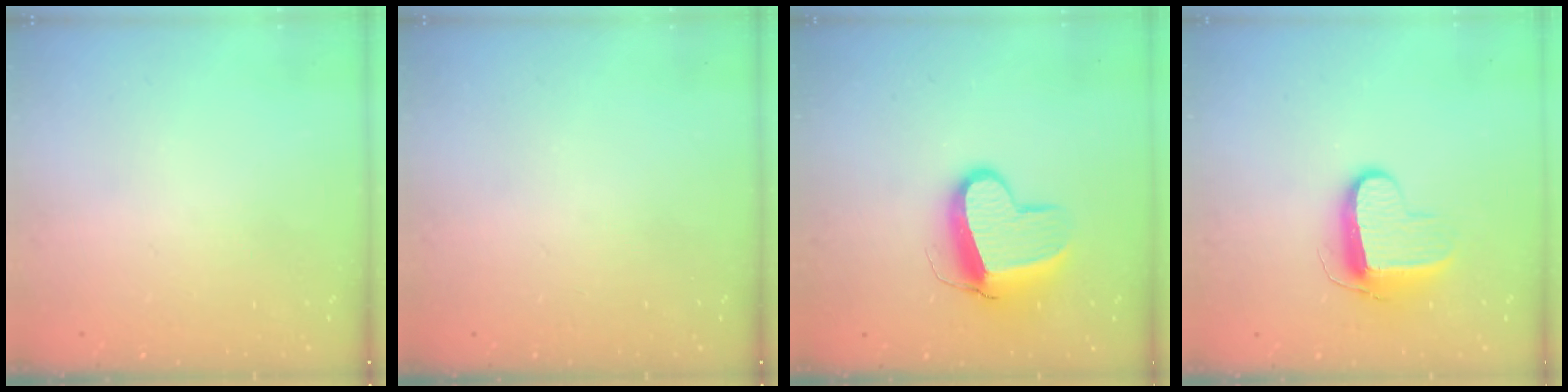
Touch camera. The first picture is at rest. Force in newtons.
{"total": 0.0}
{"total": 12.0, "press": 11.9, "slide": 1.2}
{"total": 9.3, "press": 9.3, "slide": 0.5}